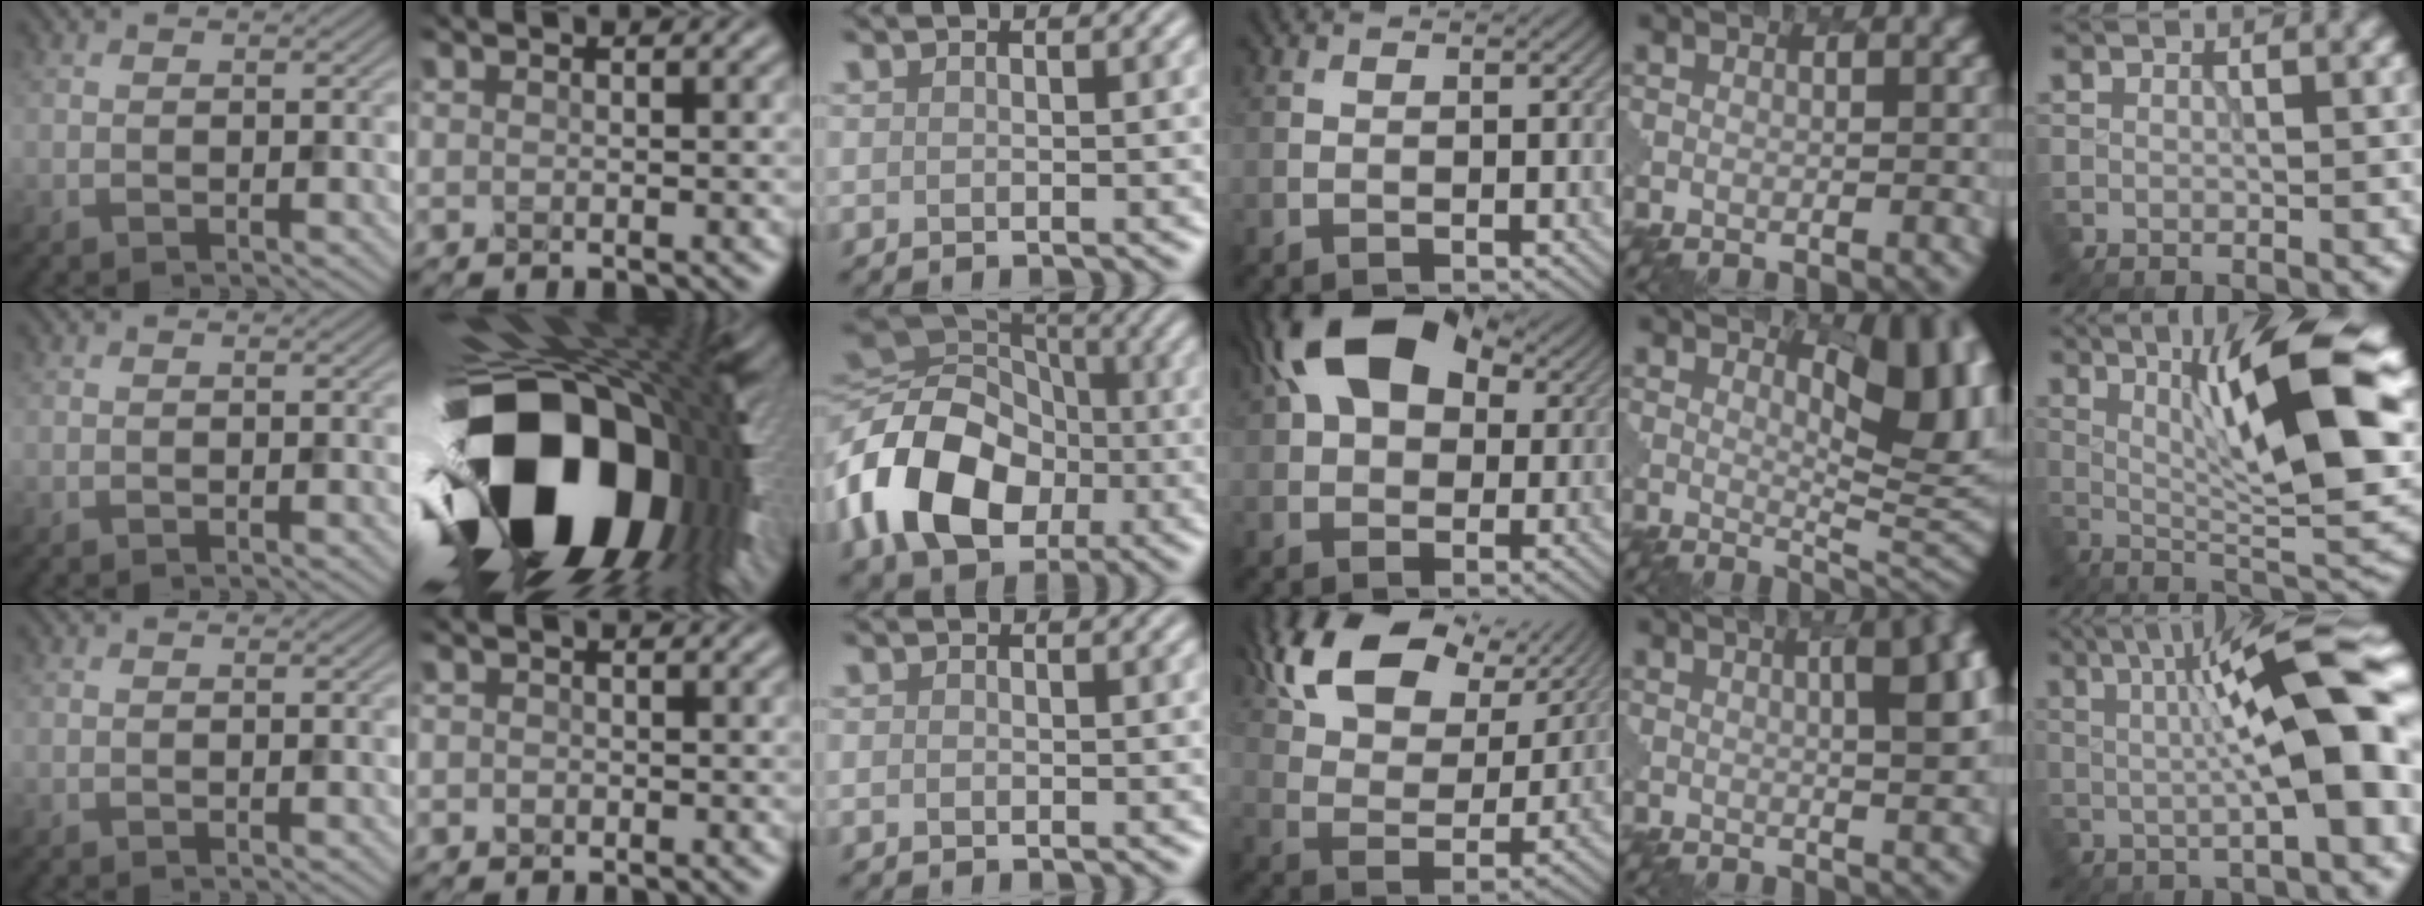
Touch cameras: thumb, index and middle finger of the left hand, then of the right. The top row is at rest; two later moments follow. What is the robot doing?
{"motion": "dispense", "object": "glue stick"}